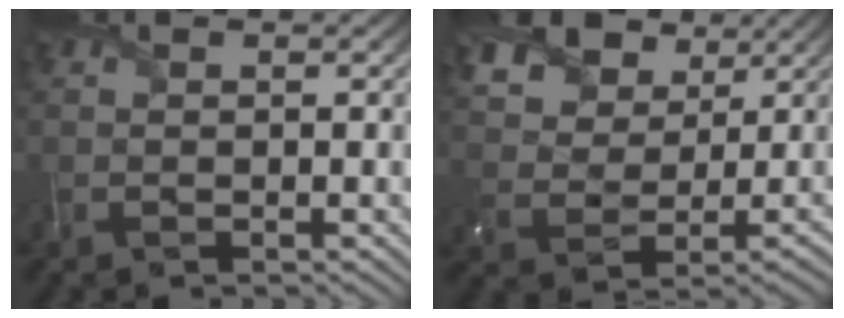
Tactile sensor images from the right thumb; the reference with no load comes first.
{"total": 12.3, "force": [7.3, 7.7, 6.2], "torque": [-0.154, 0.018, 0.142]}